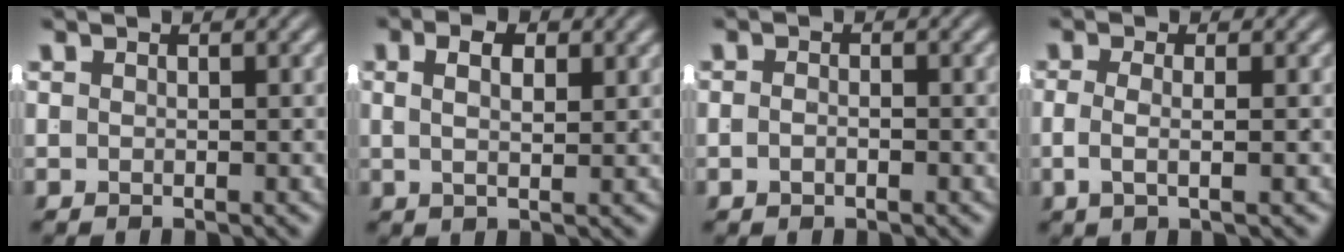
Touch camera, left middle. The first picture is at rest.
{"total": 2.7, "force": [0.8, 0.7, 2.4], "torque": [-0.022, -0.004, 0.016]}
{"total": 1.0, "force": [-0.8, -0.1, 0.6], "torque": [-0.010, -0.001, -0.013]}
{"total": 2.2, "force": [-0.5, -0.1, 2.1], "torque": [-0.041, -0.011, -0.003]}